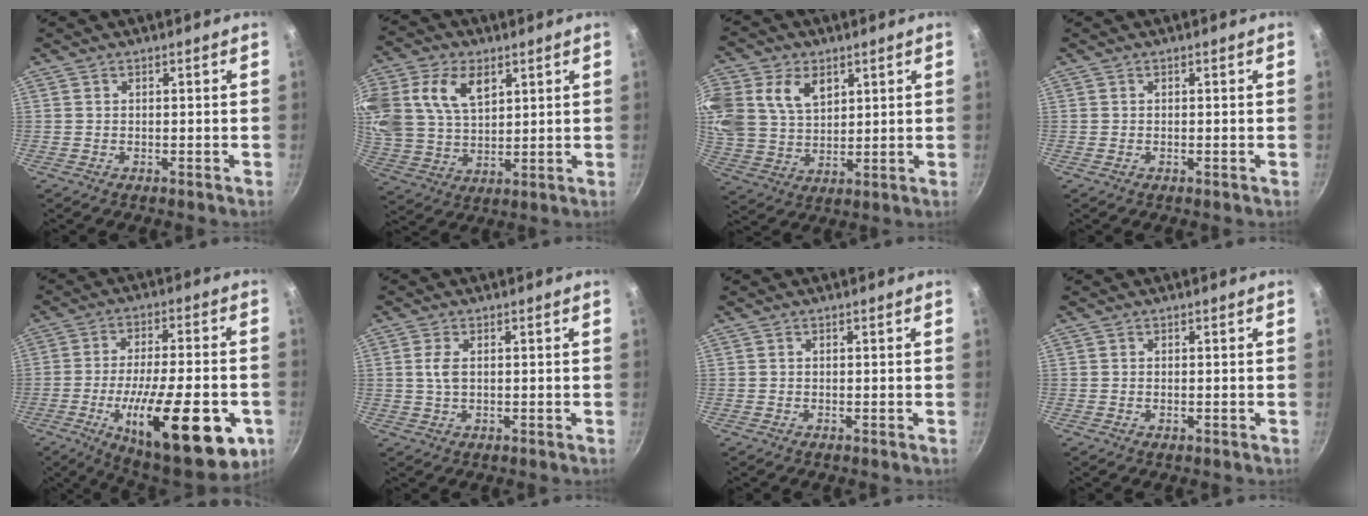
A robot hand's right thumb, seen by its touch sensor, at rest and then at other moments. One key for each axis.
{"total": 17.4, "fx": 6.9, "fy": 11.7, "fz": 10.9, "tx": -0.229, "ty": 0.001, "tz": 0.135}
{"total": 17.2, "fx": 6.5, "fy": 12.4, "fz": 9.9, "tx": -0.223, "ty": 0.005, "tz": 0.131}
{"total": 0.0}
{"total": 26.2, "fx": -8.6, "fy": 8.9, "fz": 23.0, "tx": -0.318, "ty": 0.007, "tz": -0.123}
{"total": 3.0, "fx": 0.5, "fy": 1.7, "fz": 2.5, "tx": -0.050, "ty": 0.002, "tz": 0.010}
{"total": 0.0}
{"total": 0.6, "fx": -0.1, "fy": 0.3, "fz": 0.5, "tx": -0.008, "ty": 0.001, "tz": -0.002}